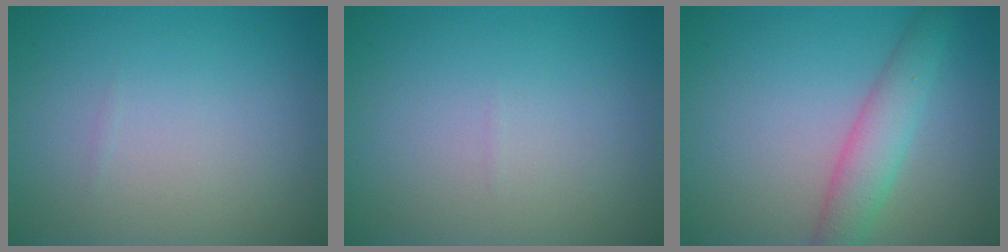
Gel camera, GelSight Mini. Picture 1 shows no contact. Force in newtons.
{"total": 0.0}
{"total": 3.5, "press": 3.5, "slide": 0.0}